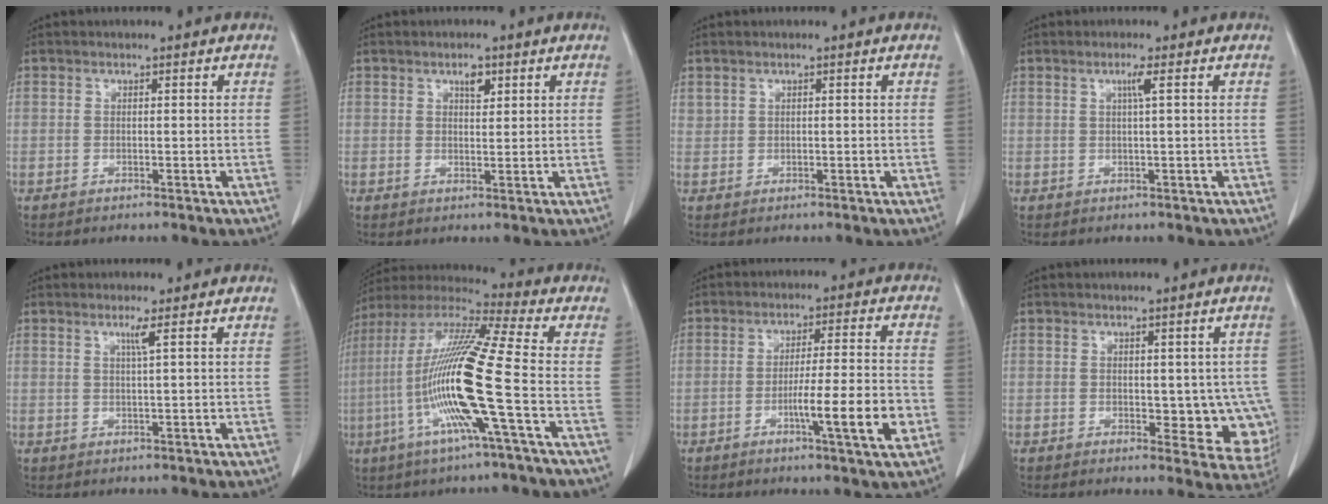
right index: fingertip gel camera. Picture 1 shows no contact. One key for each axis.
{"total": 2.2, "fx": 1.3, "fy": 0.9, "fz": 1.6, "tx": -0.026, "ty": -0.002, "tz": 0.022}
{"total": 0.8, "fx": 0.7, "fy": 0.4, "fz": -0.1, "tx": 0.010, "ty": 0.002, "tz": 0.013}
{"total": 1.7, "fx": 0.6, "fy": -0.5, "fz": 1.6, "tx": -0.032, "ty": -0.002, "tz": 0.012}
{"total": 1.7, "fx": 0.8, "fy": -0.6, "fz": 1.4, "tx": -0.032, "ty": -0.004, "tz": 0.018}
{"total": 17.9, "fx": -4.3, "fy": -1.1, "fz": 17.4, "tx": -0.351, "ty": -0.009, "tz": -0.098}
{"total": 9.6, "fx": -3.2, "fy": -0.3, "fz": 9.0, "tx": -0.140, "ty": -0.008, "tz": -0.052}
{"total": 8.0, "fx": -0.6, "fy": 4.7, "fz": 6.5, "tx": -0.047, "ty": -0.001, "tz": 0.004}